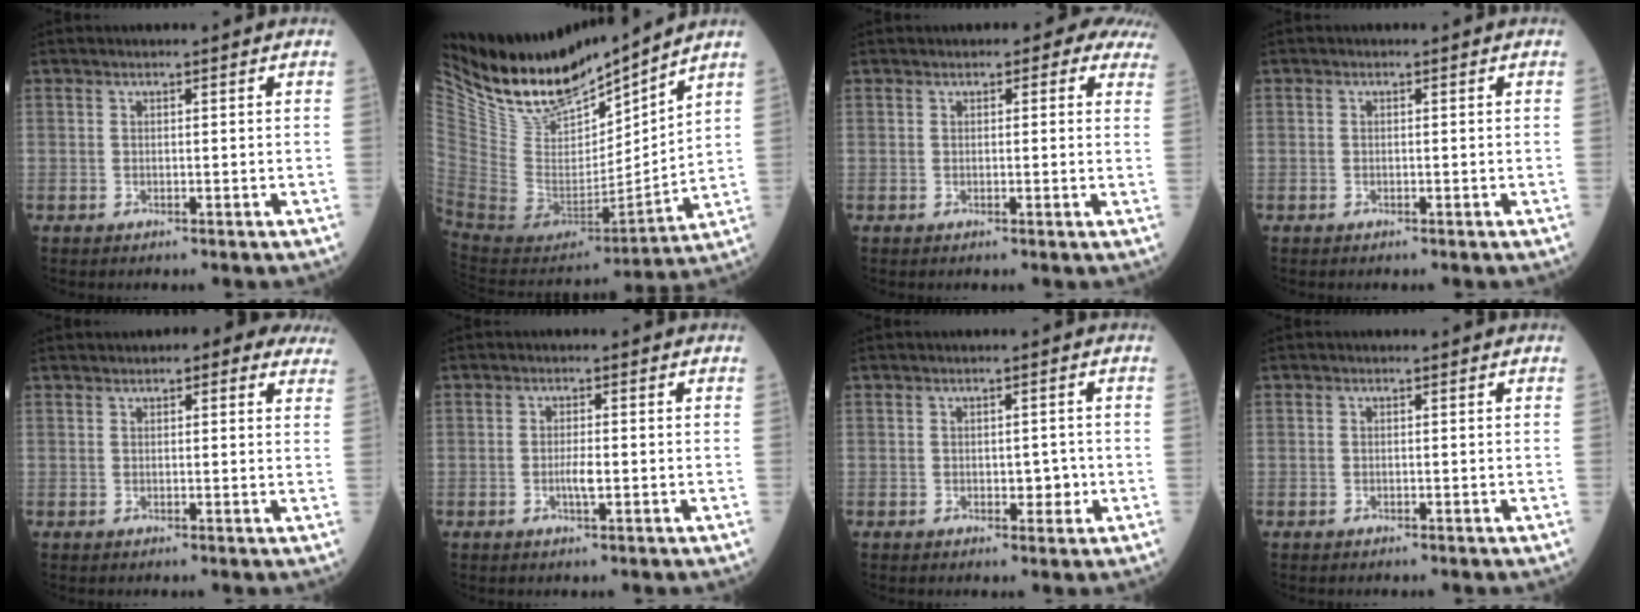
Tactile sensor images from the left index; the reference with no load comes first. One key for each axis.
{"total": 15.0, "fx": 14.4, "fy": 2.2, "fz": 3.6, "tx": -0.087, "ty": -0.021, "tz": 0.287}
{"total": 5.4, "fx": 4.5, "fy": 2.2, "fz": 2.1, "tx": 0.000, "ty": 0.003, "tz": 0.035}
{"total": 0.0}
{"total": 6.2, "fx": 4.9, "fy": 2.2, "fz": 3.1, "tx": -0.021, "ty": 0.016, "tz": 0.047}
{"total": 2.1, "fx": -0.7, "fy": 0.2, "fz": 1.9, "tx": -0.037, "ty": -0.004, "tz": -0.014}
{"total": 2.4, "fx": -0.5, "fy": 1.4, "fz": 1.9, "tx": -0.020, "ty": -0.002, "tz": -0.006}
{"total": 0.0}